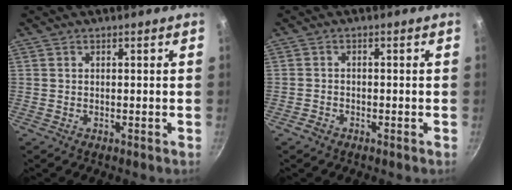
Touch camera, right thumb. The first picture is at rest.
{"total": 1.7, "force": [-1.2, 1.0, 0.5], "torque": [-0.011, 0.014, -0.024]}